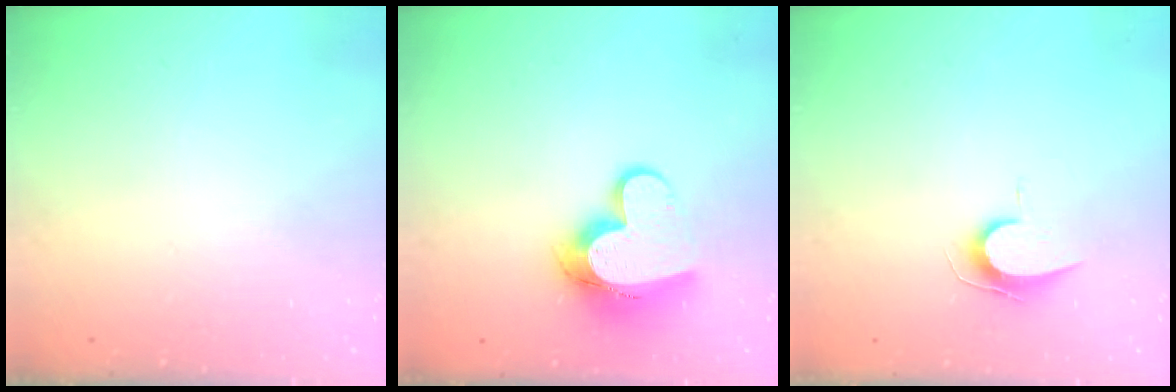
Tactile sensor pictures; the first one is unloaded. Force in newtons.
{"total": 12.7, "press": 12.7, "slide": 1.4}
{"total": 6.9, "press": 6.8, "slide": 0.7}